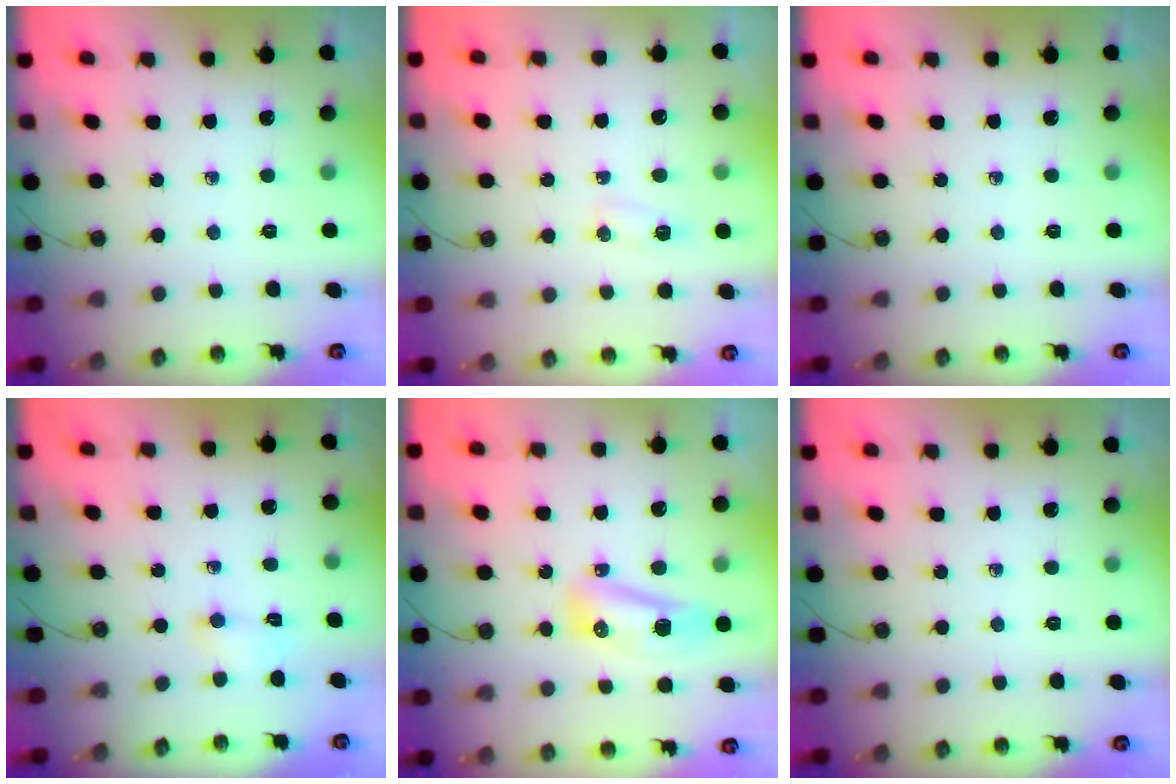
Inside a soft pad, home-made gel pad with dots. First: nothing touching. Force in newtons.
{"total": 4.2, "press": 4.1, "slide": 0.6}
{"total": 0.0}
{"total": 2.4, "press": 2.3, "slide": 0.7}
{"total": 20.2, "press": 11.9, "slide": 16.3}
{"total": 0.0}